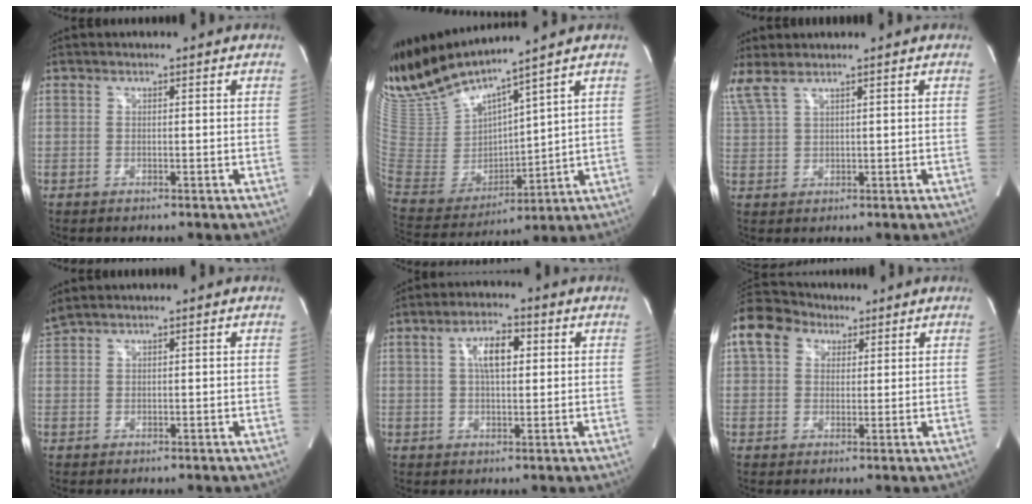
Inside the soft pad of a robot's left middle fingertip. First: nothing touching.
{"total": 13.7, "force": [12.3, -0.7, 5.9], "torque": [-0.134, -0.013, 0.258]}
{"total": 4.0, "force": [3.4, 0.5, 2.2], "torque": [-0.070, 0.015, 0.083]}
{"total": 2.0, "force": [1.9, -0.1, 0.7], "torque": [-0.023, 0.018, 0.045]}
{"total": 5.9, "force": [1.5, 2.3, 5.2], "torque": [-0.098, 0.013, 0.026]}
{"total": 10.7, "force": [5.6, 7.8, 4.7], "torque": [-0.113, 0.048, 0.099]}